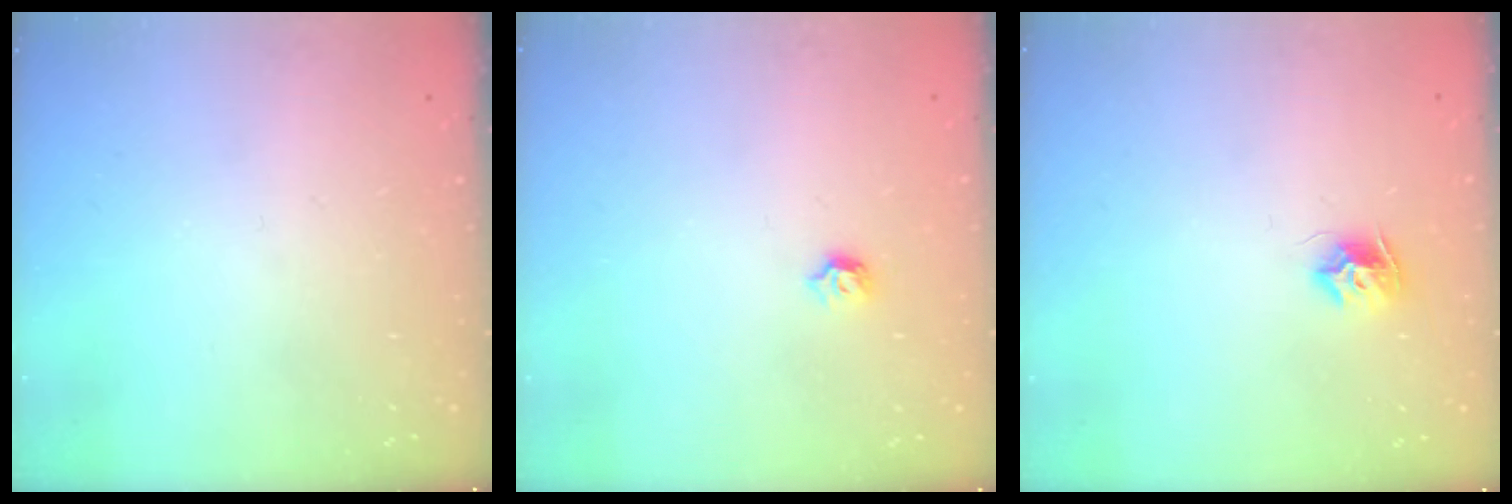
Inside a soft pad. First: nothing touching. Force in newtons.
{"total": 3.8, "press": 3.7, "slide": 0.8}
{"total": 7.5, "press": 7.5, "slide": 0.1}